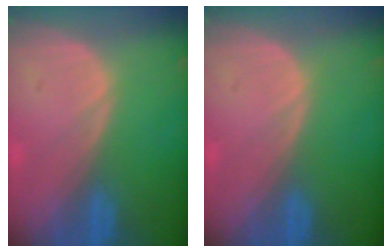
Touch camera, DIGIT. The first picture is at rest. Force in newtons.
{"total": 0.0}